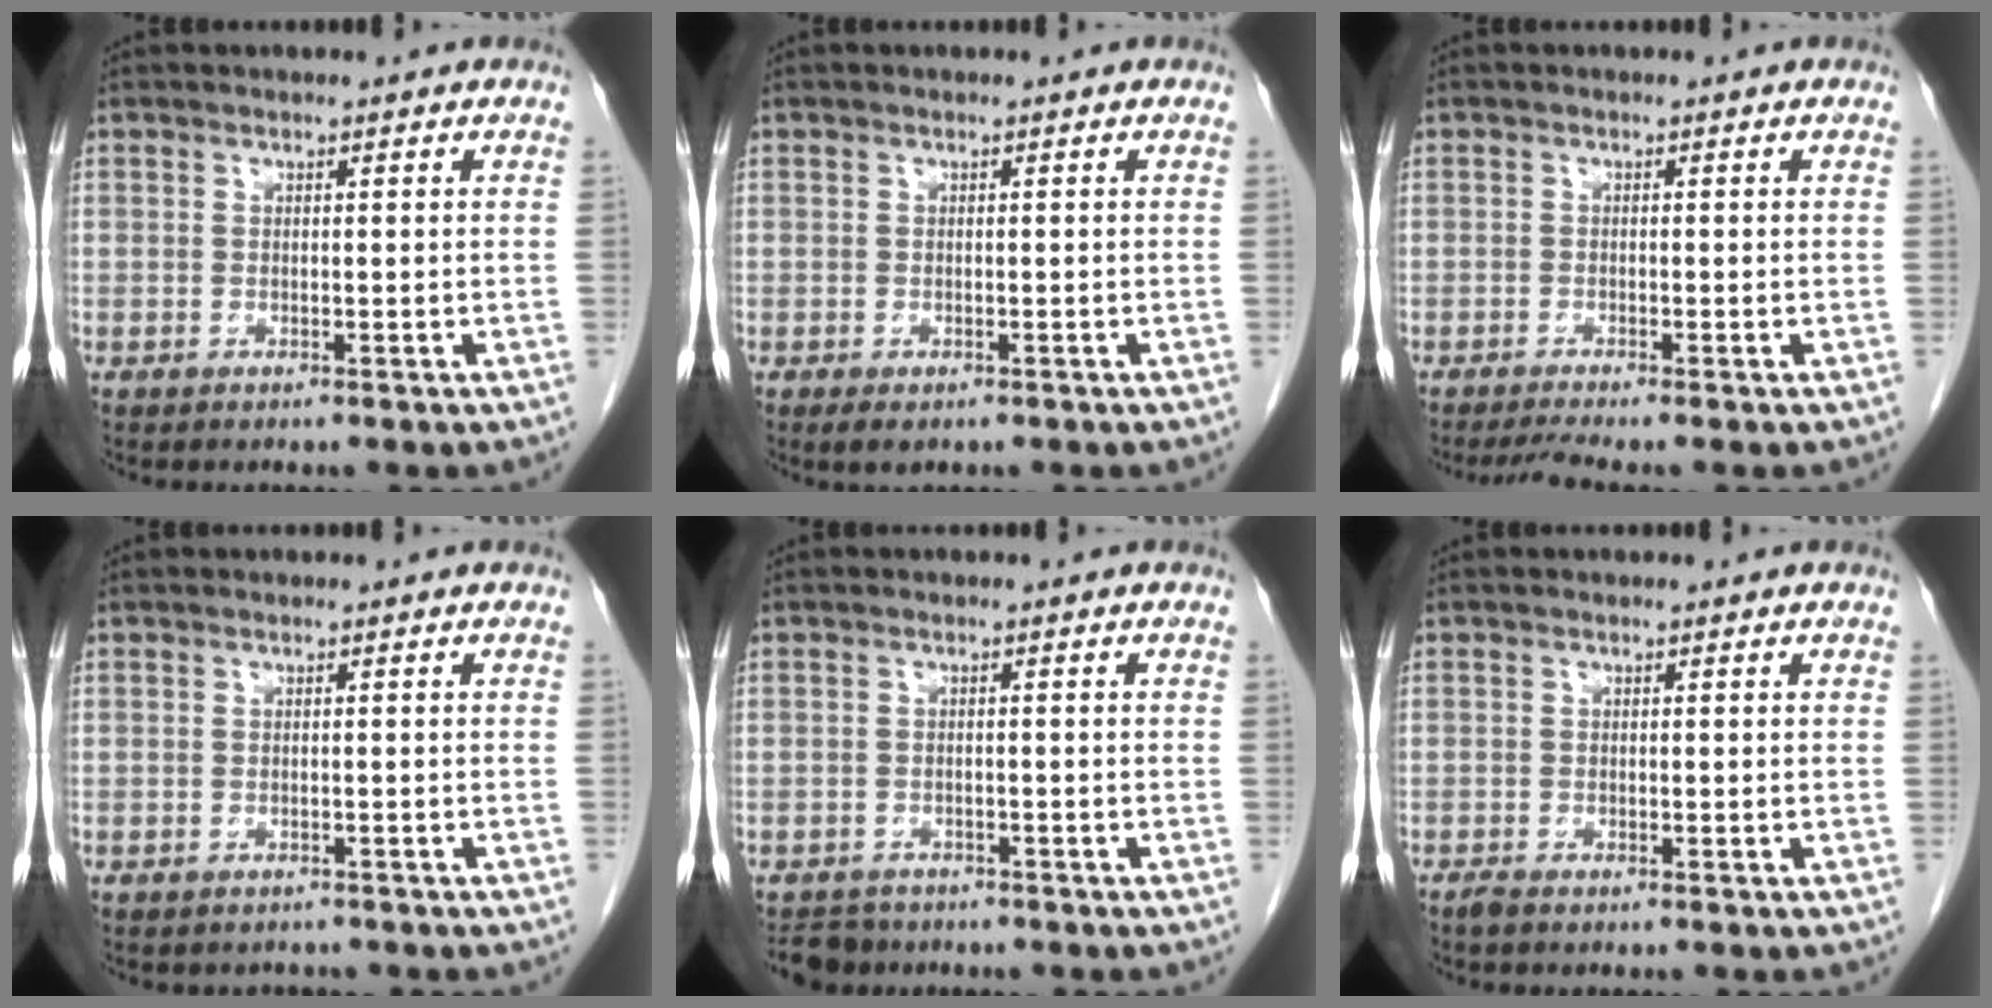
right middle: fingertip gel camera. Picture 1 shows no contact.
{"total": 2.0, "force": [-1.3, 1.0, 1.3], "torque": [-0.017, -0.002, -0.011]}
{"total": 2.5, "force": [-2.1, -0.6, 1.3], "torque": [-0.028, -0.008, -0.041]}
{"total": 2.0, "force": [-1.8, 0.8, 0.0], "torque": [-0.004, -0.001, -0.026]}
{"total": 3.9, "force": [-3.5, 1.8, -0.1], "torque": [0.001, -0.003, -0.058]}
{"total": 0.9, "force": [-0.8, 0.1, 0.3], "torque": [-0.015, -0.003, -0.015]}